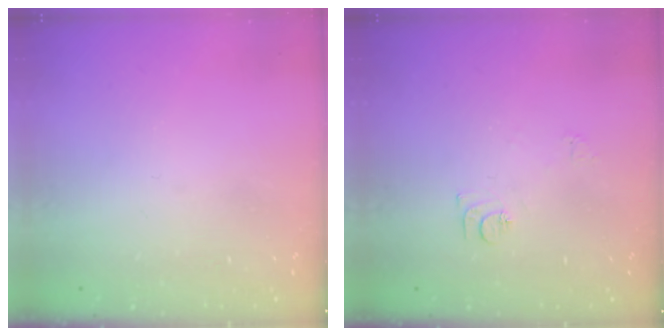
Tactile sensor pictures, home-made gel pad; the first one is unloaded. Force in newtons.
{"total": 6.7, "press": 6.7, "slide": 0.8}